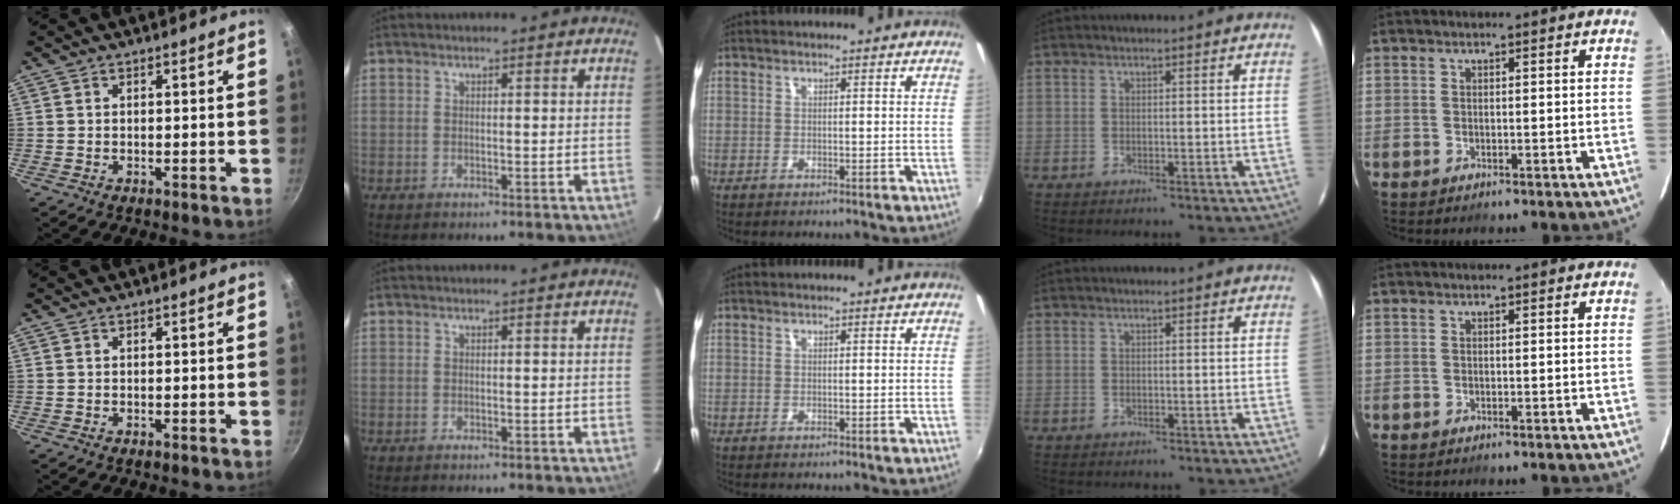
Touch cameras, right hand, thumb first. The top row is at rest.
{}